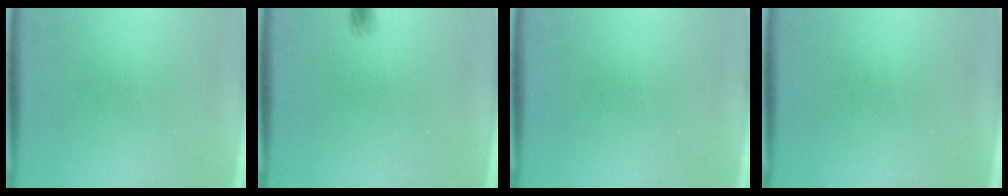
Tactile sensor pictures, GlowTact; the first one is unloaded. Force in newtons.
{"total": 1.4}
{"total": 0.0}
{"total": 0.0}